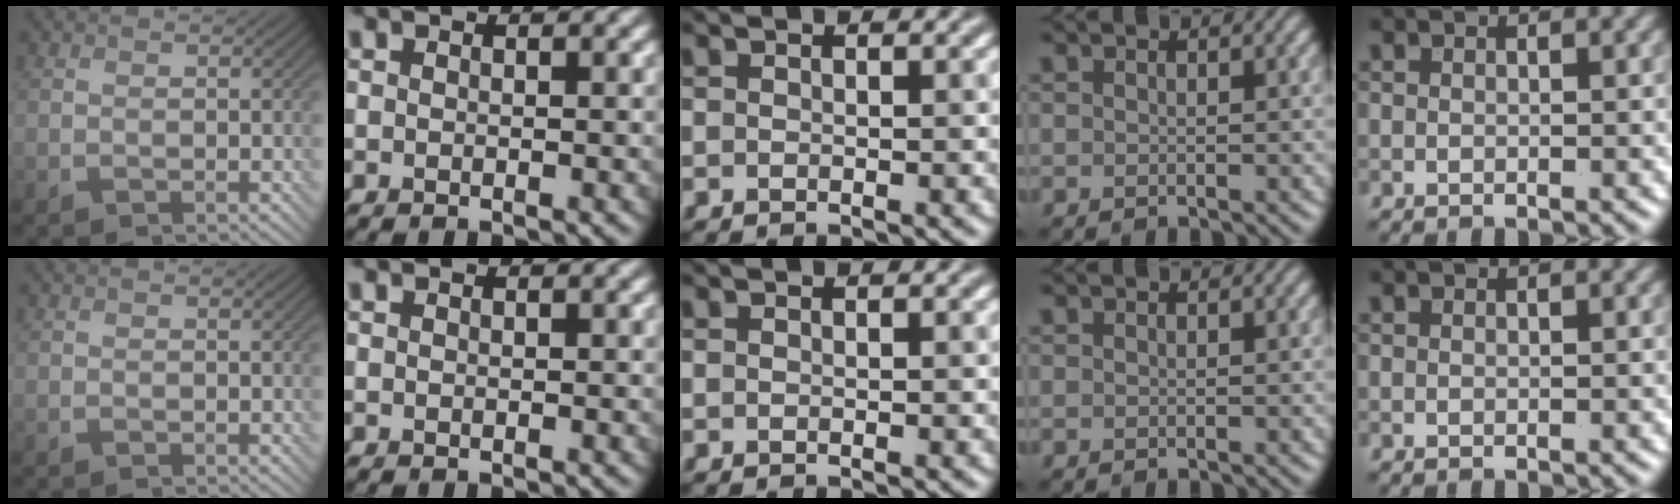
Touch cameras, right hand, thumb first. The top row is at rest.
{}